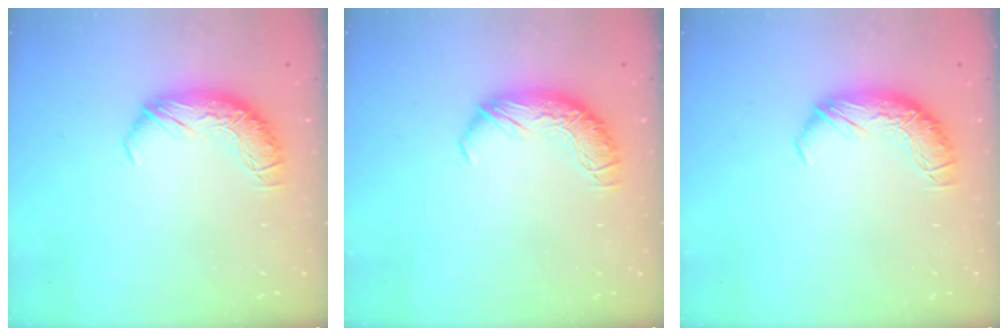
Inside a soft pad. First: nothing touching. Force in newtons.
{"total": 0.0}
{"total": 0.0}